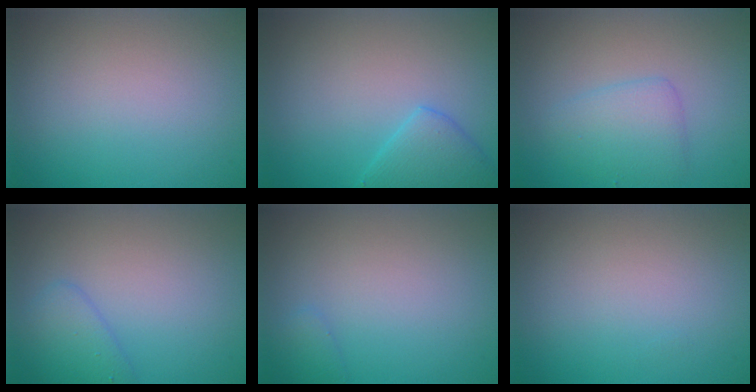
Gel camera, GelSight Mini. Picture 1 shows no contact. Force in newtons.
{"total": 3.1, "press": 3.1, "slide": 0.2}
{"total": 2.8, "press": 2.8, "slide": 0.1}
{"total": 2.2, "press": 2.2, "slide": 0.1}
{"total": 0.8, "press": 0.8, "slide": 0.0}
{"total": 0.0}